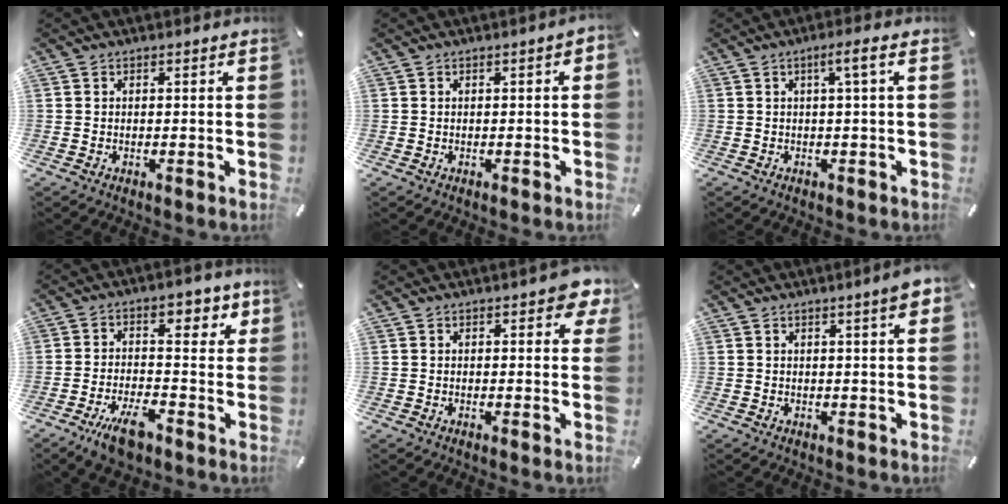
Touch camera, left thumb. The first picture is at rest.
{"total": 1.1, "force": [-0.3, 0.4, 1.0], "torque": [-0.017, 0.001, -0.006]}
{"total": 4.2, "force": [0.7, 0.2, 4.1], "torque": [-0.079, 0.001, 0.008]}
{"total": 11.8, "force": [-2.5, 7.1, 9.1], "torque": [-0.112, 0.010, -0.043]}
{"total": 3.9, "force": [1.9, 1.8, 2.9], "torque": [-0.038, -0.003, 0.028]}
{"total": 4.3, "force": [1.9, 0.6, 3.8], "torque": [-0.058, -0.005, 0.028]}